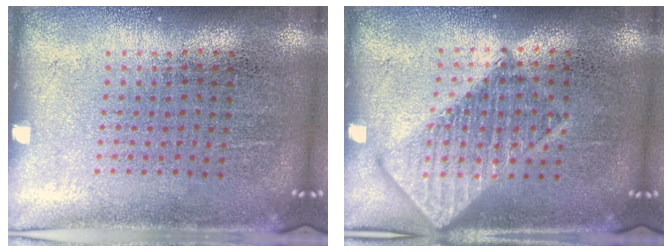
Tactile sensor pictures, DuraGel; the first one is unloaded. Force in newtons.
{"total": 2.0, "press": 2.0, "slide": 0.2}